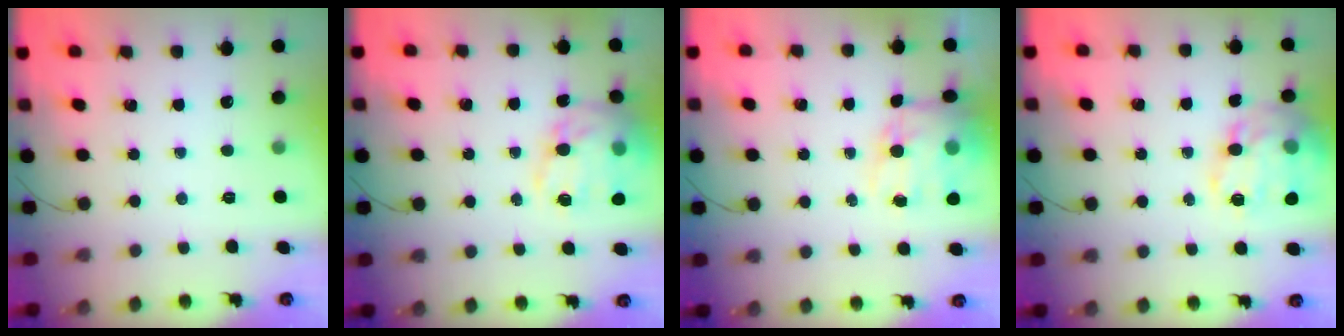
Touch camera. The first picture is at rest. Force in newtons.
{"total": 17.0, "press": 16.6, "slide": 3.4}
{"total": 12.6, "press": 12.2, "slide": 3.2}
{"total": 20.0, "press": 19.9, "slide": 2.1}